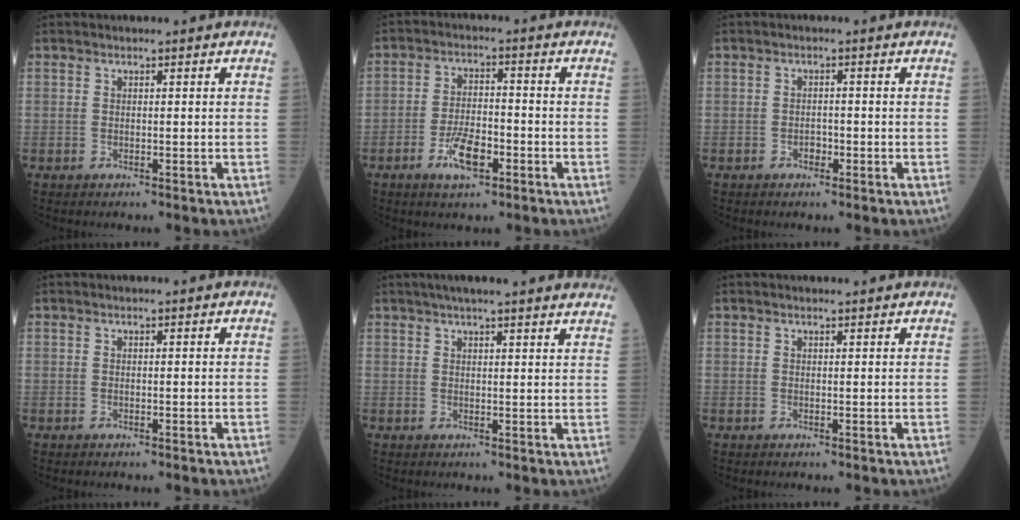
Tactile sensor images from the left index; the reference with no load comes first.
{"total": 6.0, "force": [-3.0, 2.1, 4.8], "torque": [-0.098, -0.002, -0.055]}
{"total": 1.3, "force": [-0.7, 0.8, 0.7], "torque": [-0.009, 0.004, -0.012]}
{"total": 0.0}
{"total": 15.1, "force": [13.4, 0.7, 6.9], "torque": [-0.094, 0.027, 0.158]}
{"total": 1.3, "force": [1.2, 0.0, 0.2], "torque": [-0.009, 0.005, 0.017]}